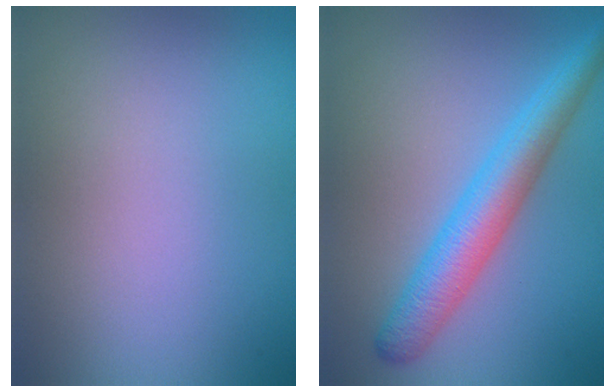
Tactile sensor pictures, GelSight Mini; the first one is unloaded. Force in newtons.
{"total": 5.1, "press": 5.1, "slide": 0.1}